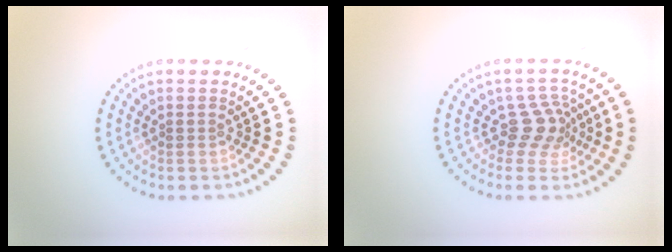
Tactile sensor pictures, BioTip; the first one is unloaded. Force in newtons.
{"total": 2.8, "press": 2.1, "slide": 1.9}